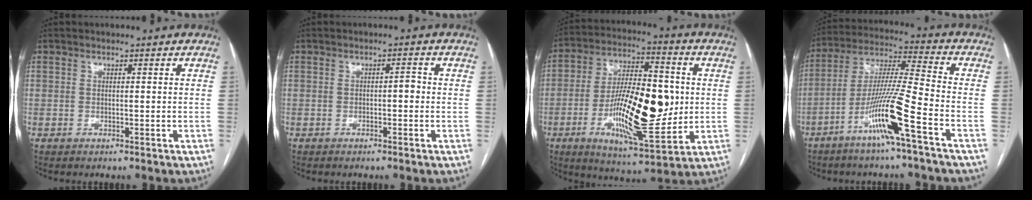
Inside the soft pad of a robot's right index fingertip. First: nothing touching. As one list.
[{"total": 1.5, "force": [-0.2, 0.6, 1.3], "torque": [-0.016, 0.005, -0.005]}, {"total": 19.4, "force": [-1.9, 6.1, 18.3], "torque": [-0.319, 0.004, -0.030]}, {"total": 12.5, "force": [-6.3, -1.1, 10.8], "torque": [-0.211, -0.006, -0.122]}]